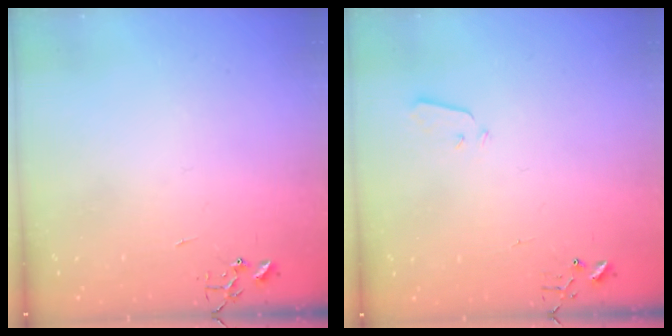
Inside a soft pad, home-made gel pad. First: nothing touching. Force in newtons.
{"total": 3.4, "press": 3.3, "slide": 0.7}